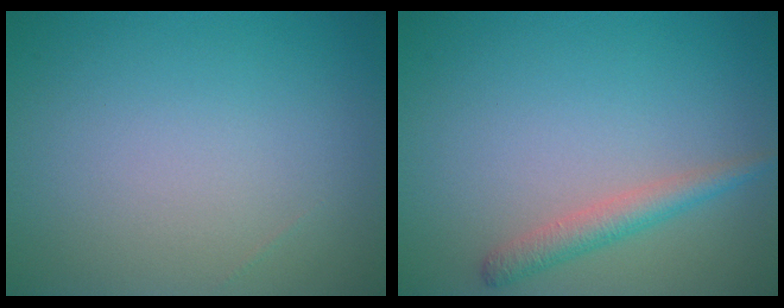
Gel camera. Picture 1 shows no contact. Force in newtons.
{"total": 2.2, "press": 2.2, "slide": 0.1}